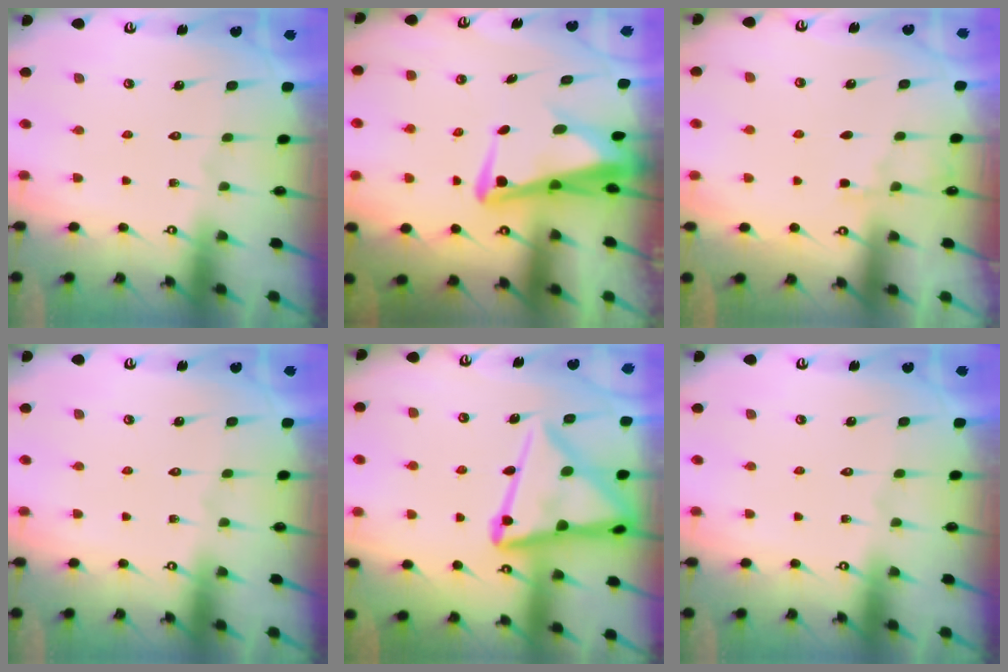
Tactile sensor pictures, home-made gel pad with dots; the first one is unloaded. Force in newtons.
{"total": 5.2, "press": 5.0, "slide": 1.3}
{"total": 2.2, "press": 2.2, "slide": 0.4}
{"total": 0.0}
{"total": 17.8, "press": 17.8, "slide": 1.6}
{"total": 0.0}